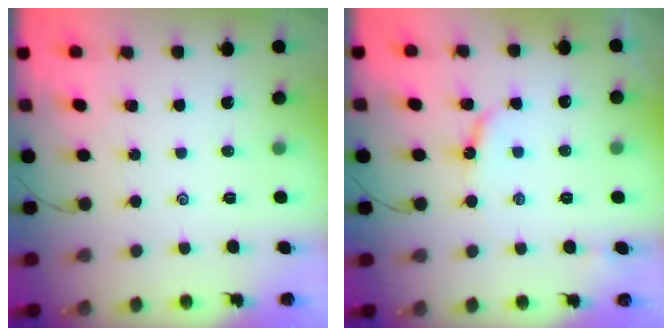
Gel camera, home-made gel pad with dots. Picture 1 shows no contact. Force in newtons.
{"total": 5.3, "press": 5.3, "slide": 0.5}